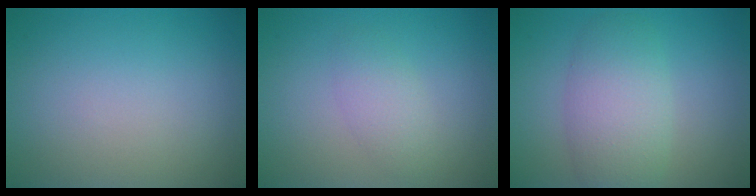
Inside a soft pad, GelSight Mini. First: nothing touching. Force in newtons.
{"total": 2.1, "press": 2.1, "slide": 0.1}
{"total": 5.1, "press": 5.1, "slide": 0.2}